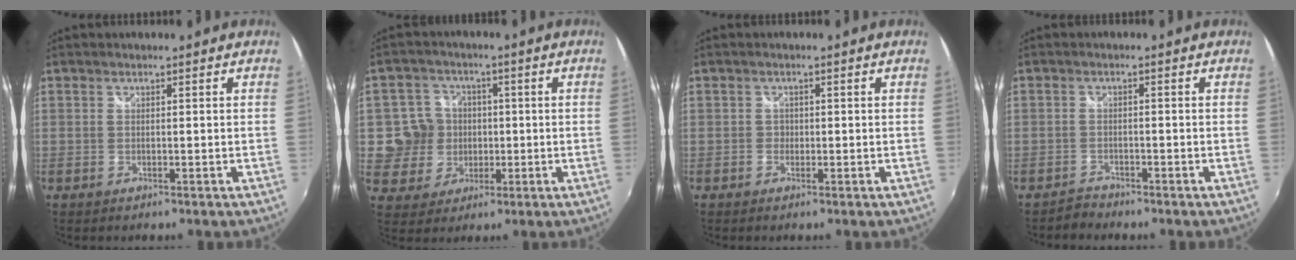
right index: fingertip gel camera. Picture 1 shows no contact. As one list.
[{"total": 8.4, "force": [-0.1, 8.4, 0.9], "torque": [-0.034, 0.015, -0.004]}, {"total": 1.2, "force": [-0.4, 1.1, 0.1], "torque": [-0.001, -0.002, -0.007]}, {"total": 2.2, "force": [-1.9, 1.0, -0.4], "torque": [0.001, 0.006, -0.036]}]